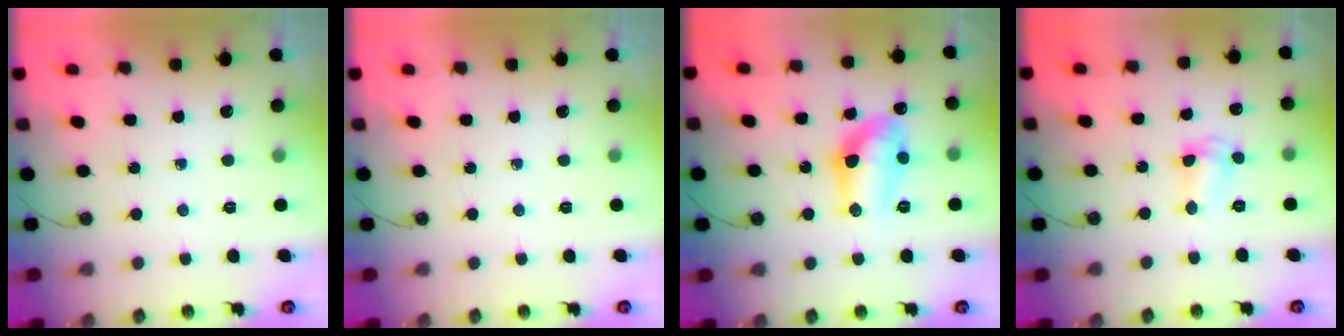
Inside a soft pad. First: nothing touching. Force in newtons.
{"total": 0.0}
{"total": 11.6, "press": 11.5, "slide": 1.1}
{"total": 3.9, "press": 3.9, "slide": 0.3}